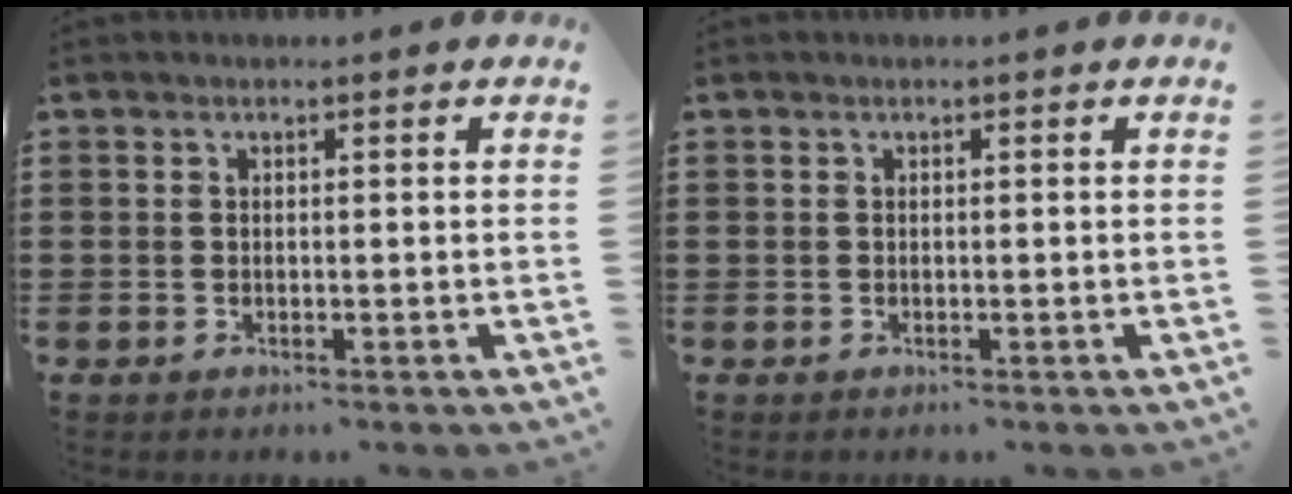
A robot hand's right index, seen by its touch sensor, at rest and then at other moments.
{"total": 0.0}